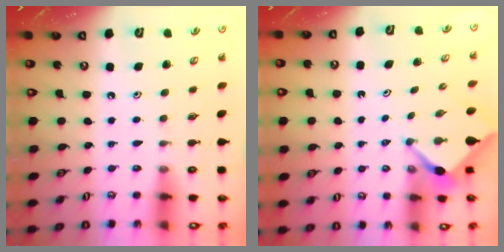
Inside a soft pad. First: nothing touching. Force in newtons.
{"total": 2.4, "press": 2.4, "slide": 0.2}